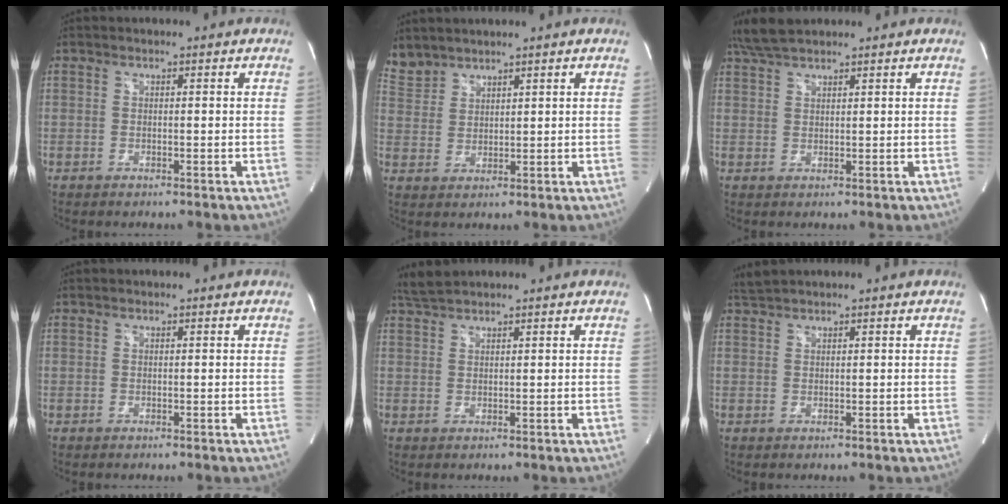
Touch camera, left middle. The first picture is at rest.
{"total": 4.5, "force": [4.3, 1.3, 0.0], "torque": [-0.012, 0.013, 0.100]}
{"total": 4.9, "force": [4.3, 0.9, 2.2], "torque": [-0.059, 0.020, 0.087]}
{"total": 0.0}
{"total": 2.7, "force": [2.6, -0.1, 0.6], "torque": [-0.024, 0.014, 0.055]}
{"total": 1.7, "force": [1.7, -0.3, 0.2], "torque": [-0.012, 0.013, 0.039]}